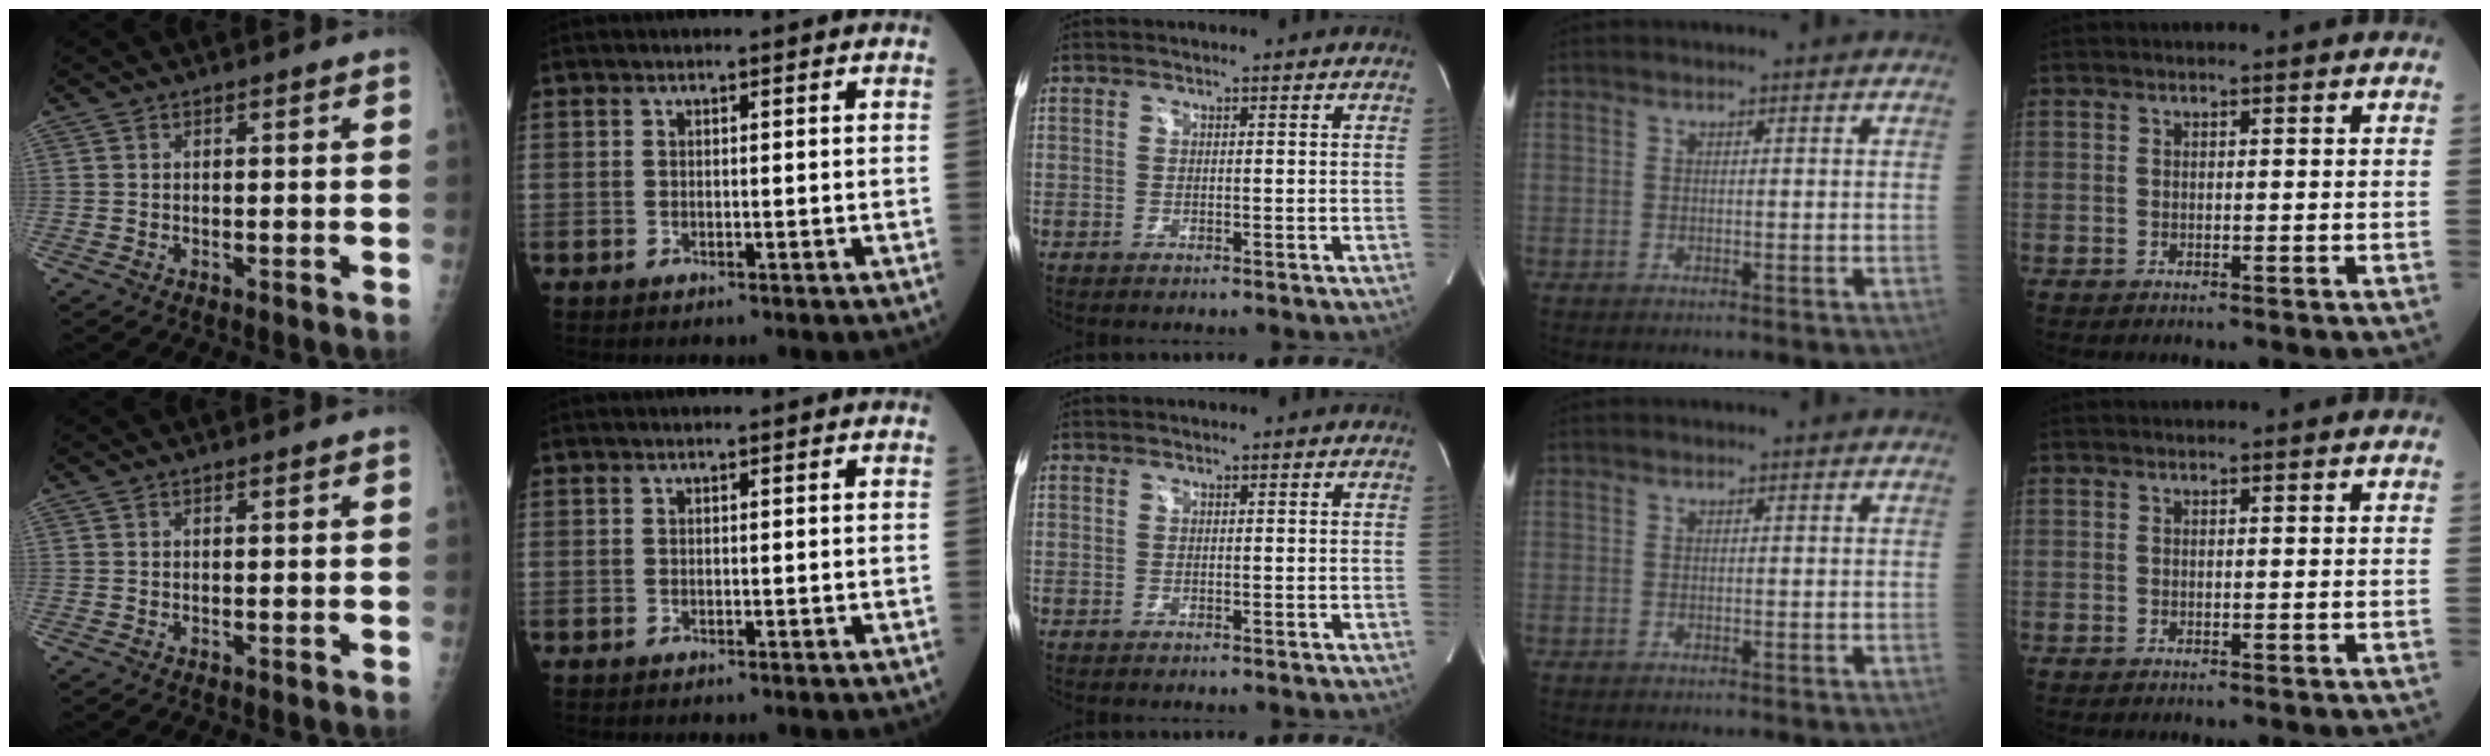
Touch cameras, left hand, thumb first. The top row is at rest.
{}